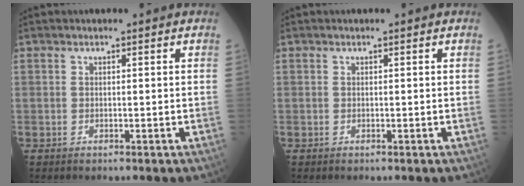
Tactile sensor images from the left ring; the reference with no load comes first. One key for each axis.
{"total": 0.0}